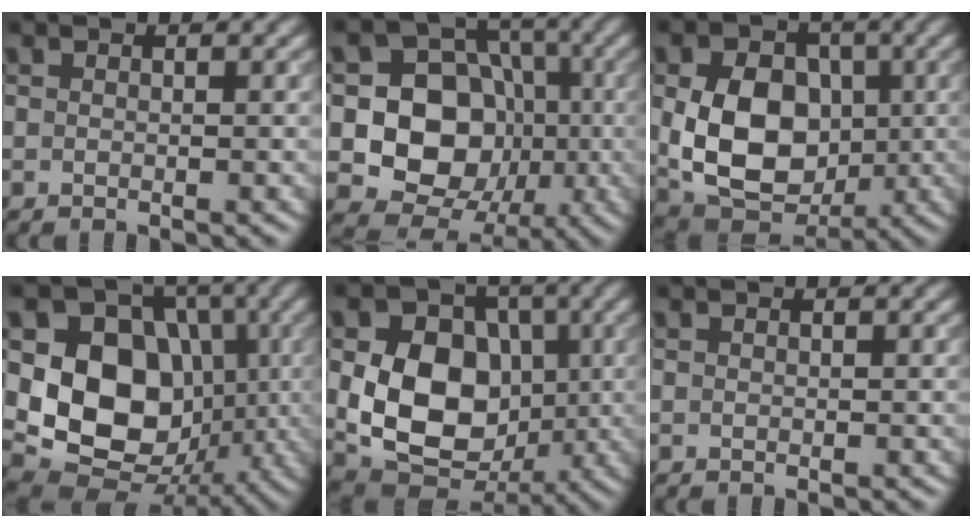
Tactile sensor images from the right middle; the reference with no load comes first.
{"total": 10.7, "force": [-1.7, 9.0, 5.5], "torque": [-0.079, -0.007, -0.055]}
{"total": 9.9, "force": [-0.4, 7.3, 6.7], "torque": [-0.125, -0.011, -0.008]}
{"total": 11.3, "force": [-0.2, 9.0, 6.8], "torque": [-0.119, -0.012, -0.009]}
{"total": 11.0, "force": [-0.4, 8.5, 7.0], "torque": [-0.117, -0.011, -0.011]}
{"total": 0.0}